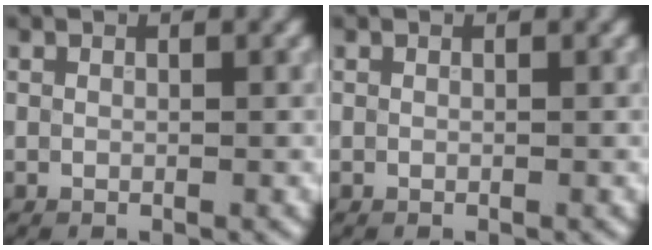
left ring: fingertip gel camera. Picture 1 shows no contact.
{"total": 0.0}